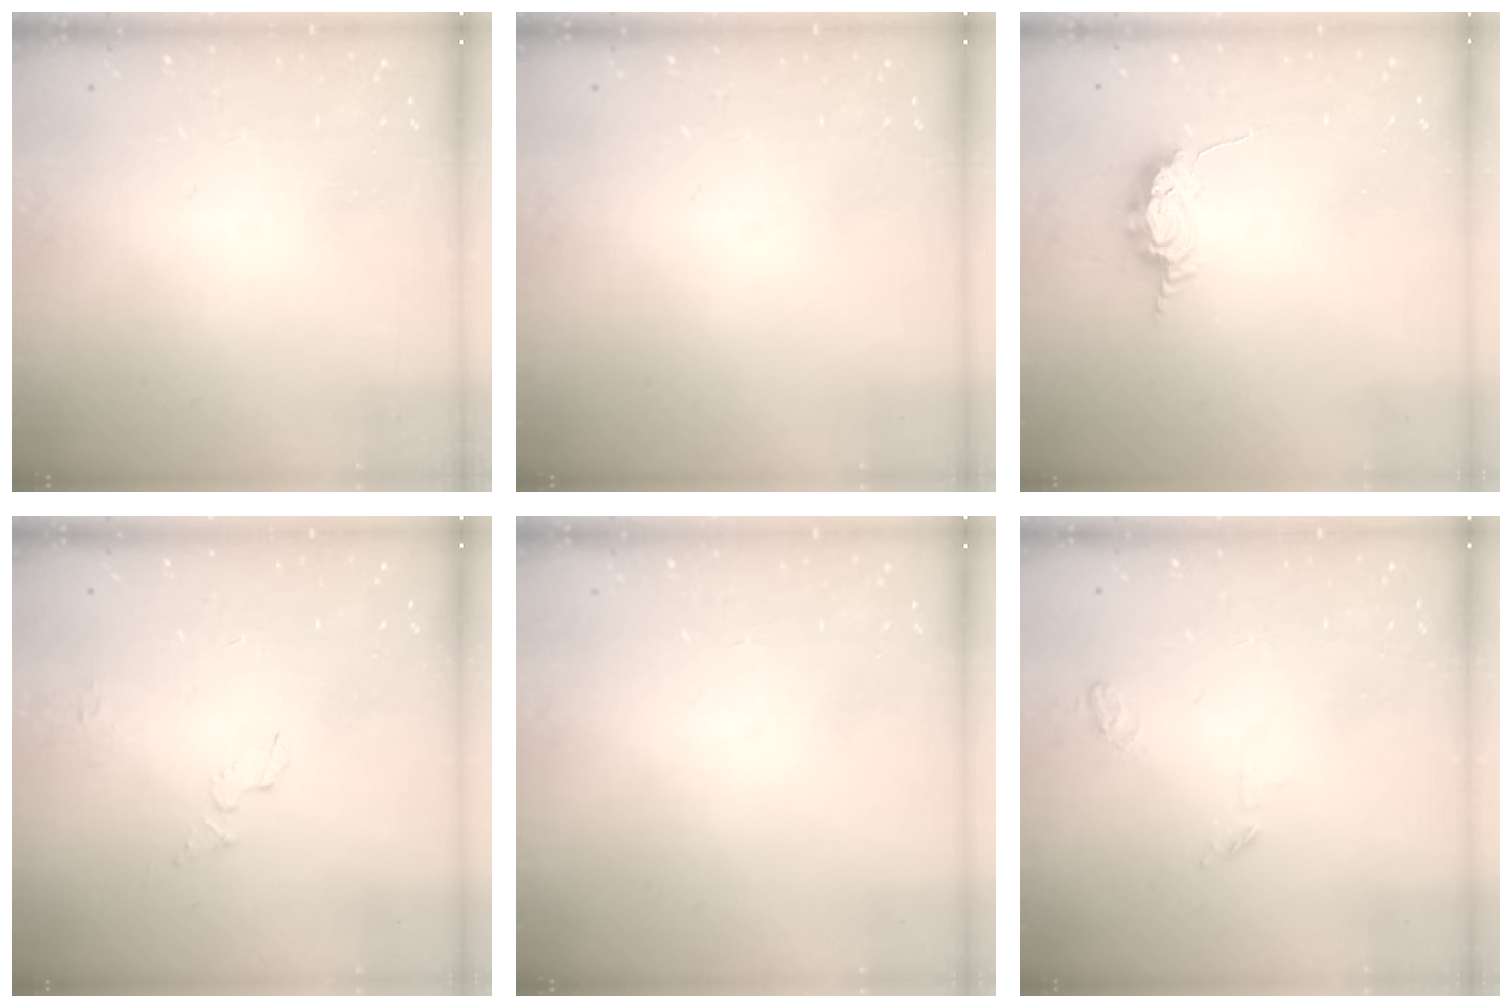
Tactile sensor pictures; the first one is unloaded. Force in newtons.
{"total": 0.0}
{"total": 6.6, "press": 6.6, "slide": 0.3}
{"total": 4.0, "press": 4.0, "slide": 0.3}
{"total": 0.0}
{"total": 3.7, "press": 3.6, "slide": 0.4}